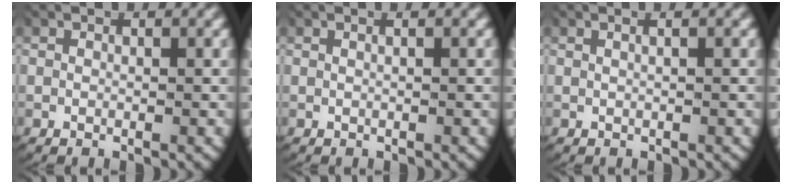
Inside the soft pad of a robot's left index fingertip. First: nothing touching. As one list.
[{"total": 0.6, "force": [0.2, -0.1, 0.6], "torque": [-0.010, 0.002, 0.006]}, {"total": 0.9, "force": [0.4, -0.1, 0.9], "torque": [-0.014, 0.004, 0.007]}]